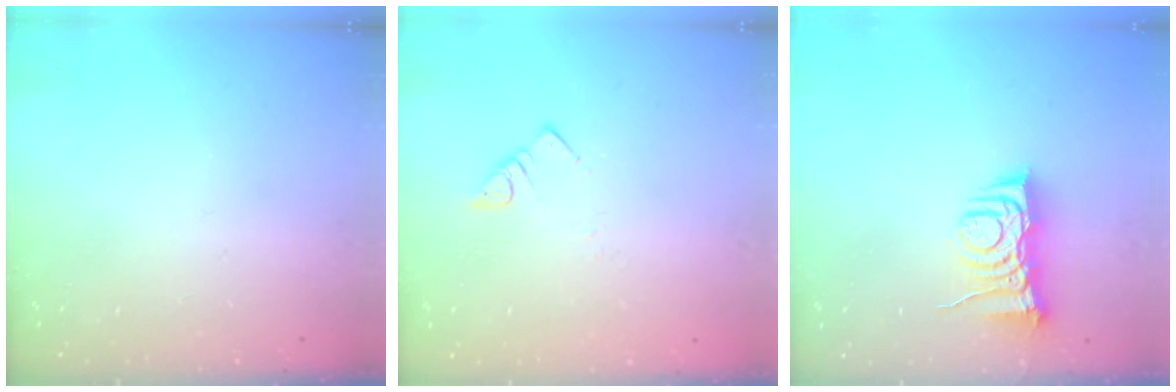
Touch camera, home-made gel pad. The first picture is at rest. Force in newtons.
{"total": 2.8, "press": 2.8, "slide": 0.2}
{"total": 8.3, "press": 8.2, "slide": 1.1}